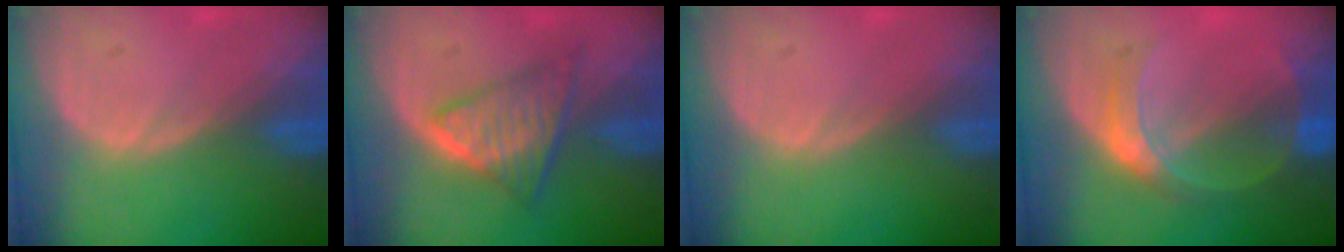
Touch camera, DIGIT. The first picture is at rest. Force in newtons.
{"total": 6.1, "press": 5.7, "slide": 2.0}
{"total": 0.0}
{"total": 5.5, "press": 5.5, "slide": 0.1}